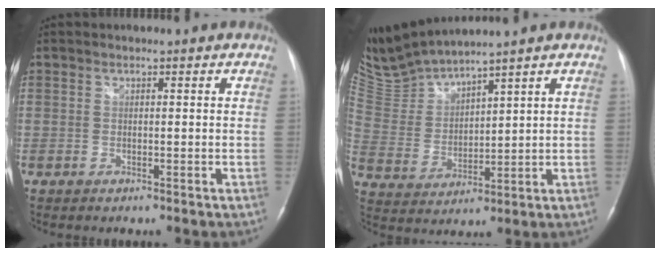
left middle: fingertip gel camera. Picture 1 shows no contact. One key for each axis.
{"total": 8.8, "fx": 8.6, "fy": -1.1, "fz": 1.5, "tx": -0.060, "ty": -0.001, "tz": 0.196}